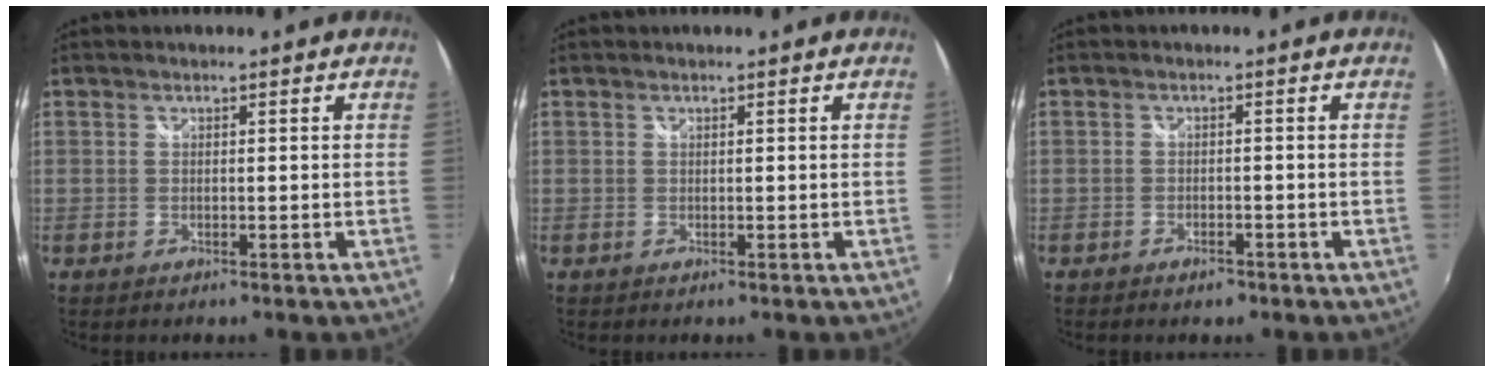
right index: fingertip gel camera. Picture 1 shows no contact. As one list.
[{"total": 0.0}, {"total": 2.5, "force": [-1.9, 1.3, 1.0], "torque": [-0.024, -0.005, -0.032]}]